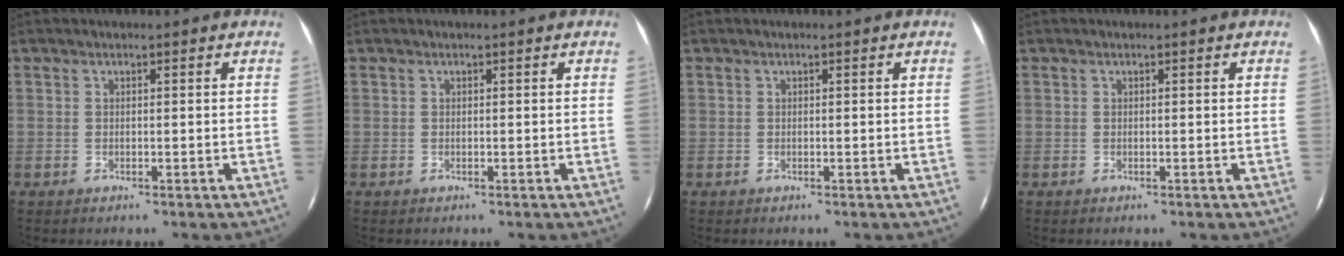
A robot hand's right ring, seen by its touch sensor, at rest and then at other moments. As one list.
[{"total": 0.0}, {"total": 0.0}, {"total": 0.0}]